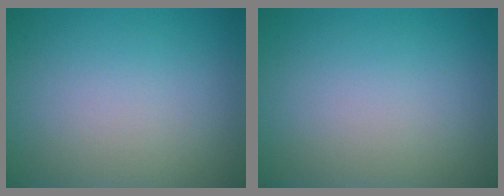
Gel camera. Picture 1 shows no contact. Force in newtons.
{"total": 0.0}